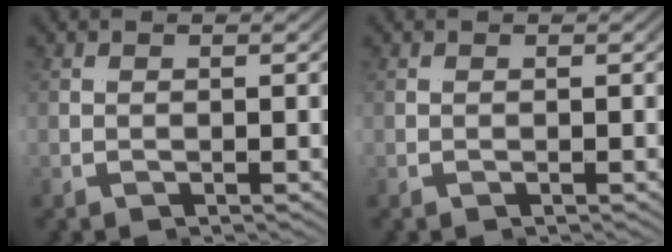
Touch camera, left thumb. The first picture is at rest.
{"total": 0.0}